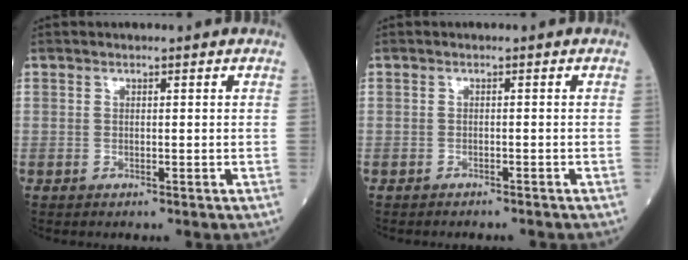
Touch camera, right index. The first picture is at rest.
{"total": 2.5, "force": [-2.4, 0.3, 0.6], "torque": [-0.010, -0.002, -0.029]}